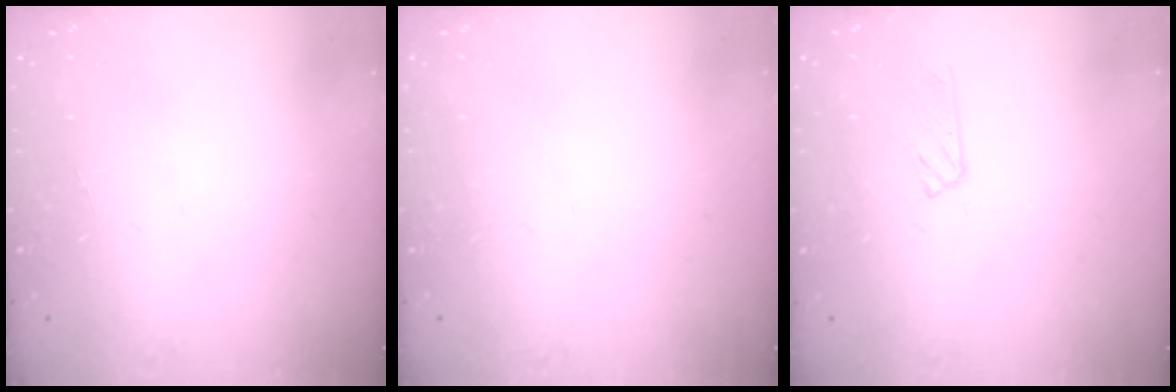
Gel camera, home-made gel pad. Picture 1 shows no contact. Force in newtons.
{"total": 2.7, "press": 2.6, "slide": 0.5}
{"total": 2.9, "press": 2.9, "slide": 0.3}